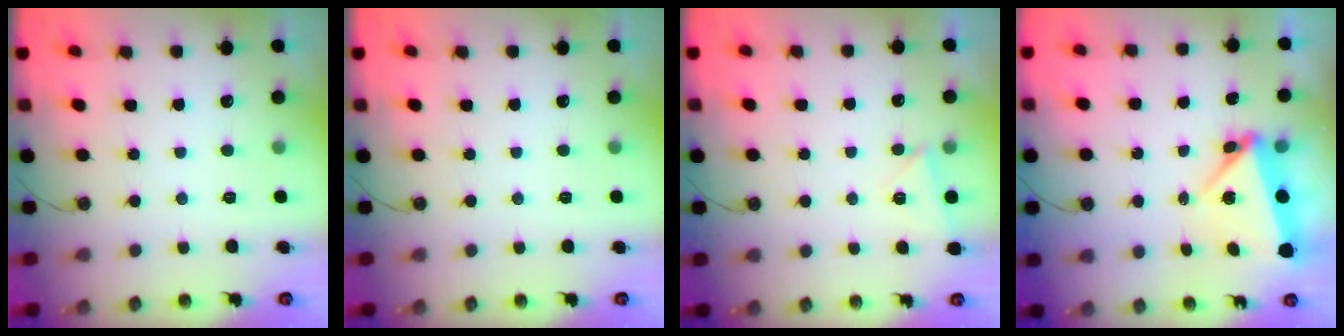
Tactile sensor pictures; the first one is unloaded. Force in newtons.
{"total": 0.0}
{"total": 4.0, "press": 3.4, "slide": 2.2}
{"total": 5.5, "press": 5.4, "slide": 0.6}